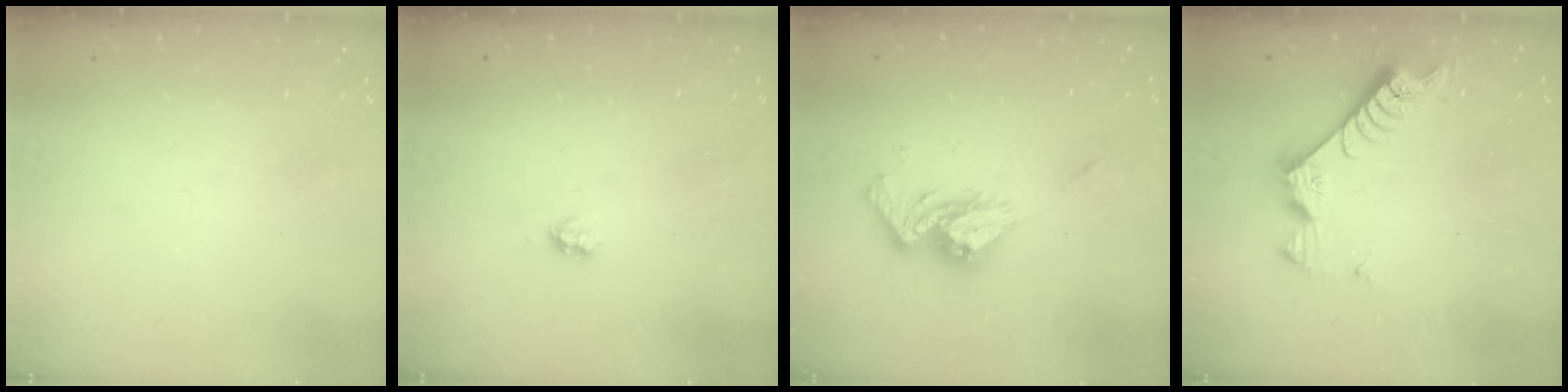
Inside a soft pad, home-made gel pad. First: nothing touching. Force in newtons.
{"total": 1.7, "press": 1.7, "slide": 0.3}
{"total": 13.5, "press": 13.4, "slide": 1.2}
{"total": 7.7, "press": 7.6, "slide": 1.2}